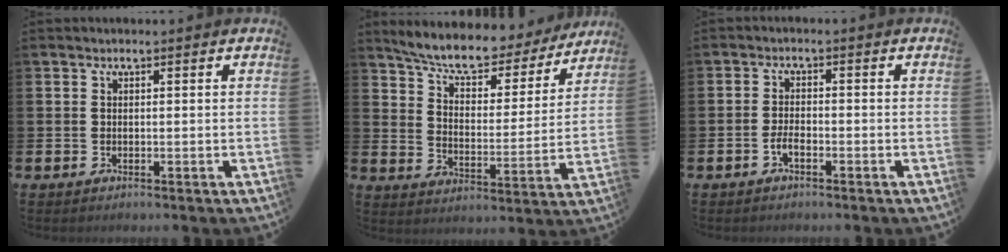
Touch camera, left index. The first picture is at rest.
{"total": 8.2, "force": [7.5, 2.1, 2.4], "torque": [-0.069, -0.057, 0.127]}
{"total": 1.9, "force": [-1.0, 0.7, 1.5], "torque": [-0.033, 0.004, -0.019]}